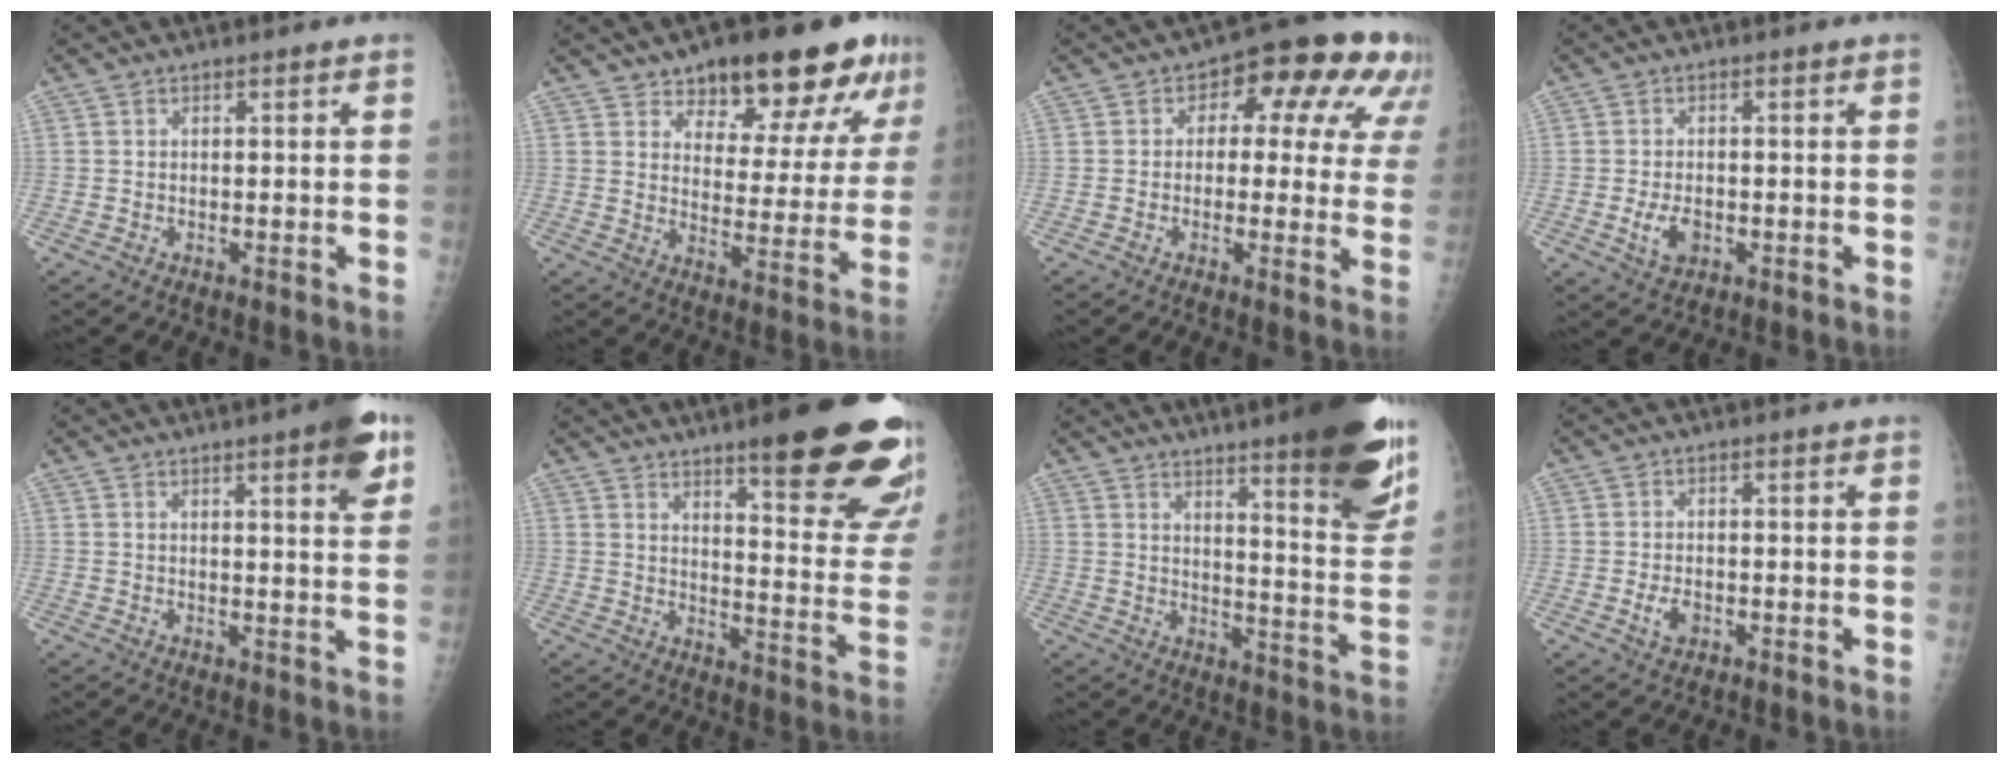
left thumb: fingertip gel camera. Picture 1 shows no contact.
{"total": 18.0, "force": [11.9, 7.3, 11.3], "torque": [-0.104, -0.050, 0.172]}
{"total": 14.0, "force": [5.3, 7.9, 10.3], "torque": [-0.066, 0.013, 0.051]}
{"total": 4.1, "force": [-1.1, 2.6, 2.9], "torque": [-0.050, -0.001, -0.014]}
{"total": 8.5, "force": [4.5, 1.6, 7.0], "torque": [-0.079, -0.015, 0.053]}
{"total": 24.7, "force": [15.8, 4.6, 18.3], "torque": [-0.200, -0.079, 0.212]}
{"total": 22.2, "force": [14.5, 3.1, 16.5], "torque": [-0.202, -0.077, 0.196]}
{"total": 2.7, "force": [-0.8, 1.8, 1.9], "torque": [-0.034, 0.000, -0.012]}